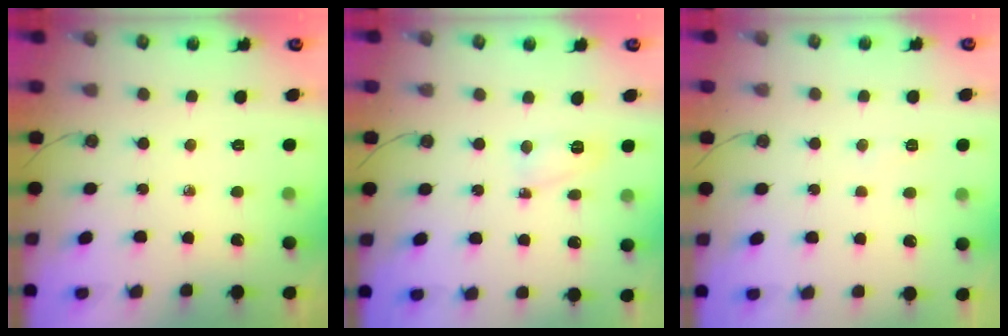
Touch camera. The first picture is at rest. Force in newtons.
{"total": 4.3, "press": 4.3, "slide": 0.7}
{"total": 14.2, "press": 5.3, "slide": 13.2}